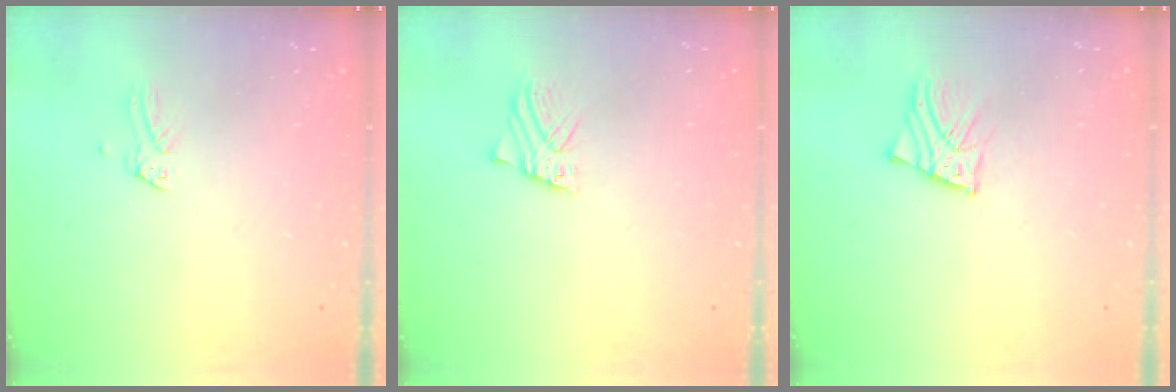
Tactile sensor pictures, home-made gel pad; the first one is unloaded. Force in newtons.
{"total": 1.5, "press": 1.5, "slide": 0.0}
{"total": 2.9, "press": 2.9, "slide": 0.2}